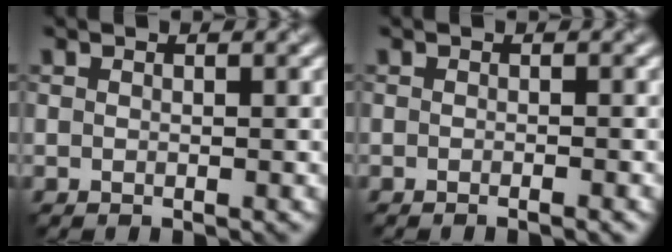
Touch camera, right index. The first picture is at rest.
{"total": 1.1, "force": [-0.6, 0.2, 0.9], "torque": [-0.008, -0.003, -0.013]}